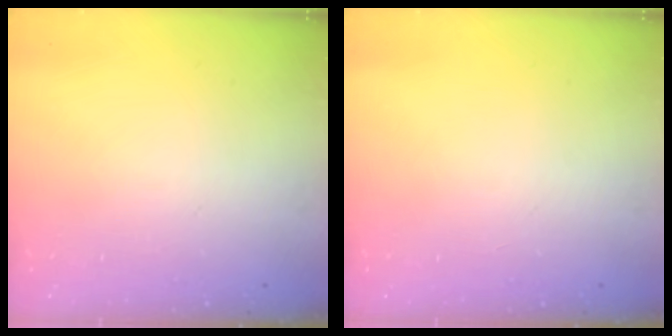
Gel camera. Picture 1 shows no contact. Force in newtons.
{"total": 0.0}